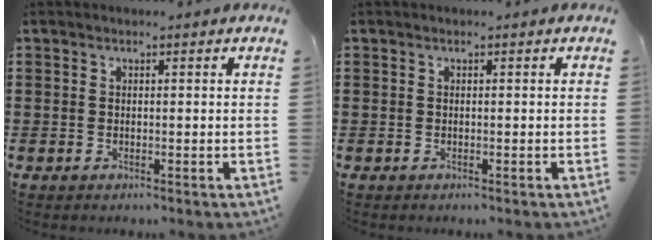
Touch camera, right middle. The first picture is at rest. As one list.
[{"total": 0.0}]